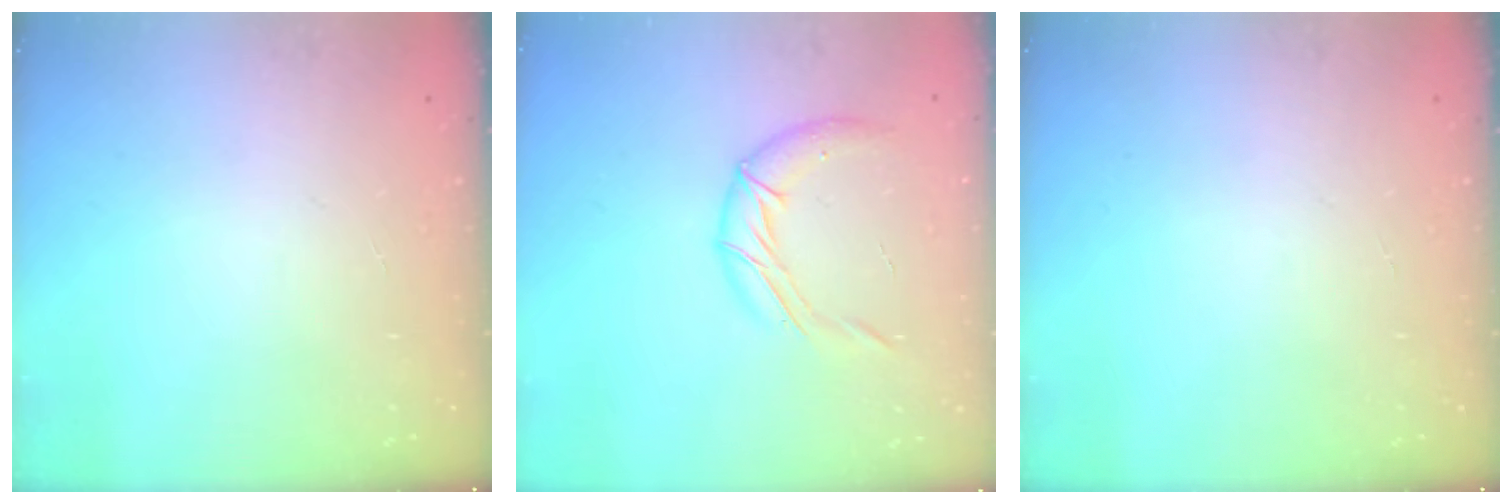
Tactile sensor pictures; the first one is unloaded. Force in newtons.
{"total": 10.8, "press": 10.7, "slide": 1.3}
{"total": 0.0}